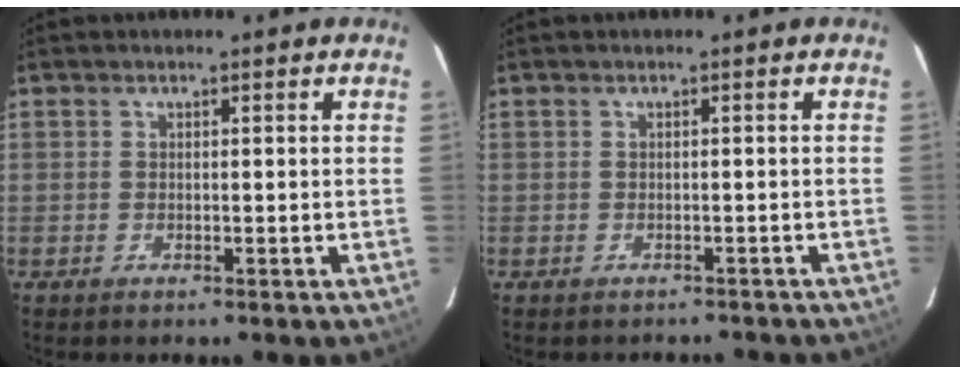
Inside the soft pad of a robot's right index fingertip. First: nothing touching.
{"total": 4.0, "force": [-3.7, 1.3, 1.0], "torque": [-0.011, -0.003, -0.039]}